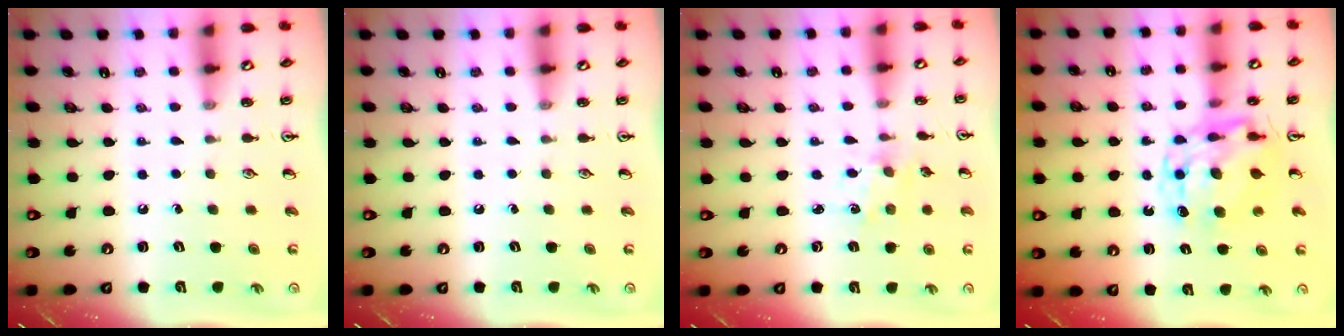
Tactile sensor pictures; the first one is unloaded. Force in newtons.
{"total": 0.0}
{"total": 1.5, "press": 1.5, "slide": 0.1}
{"total": 10.8, "press": 10.8, "slide": 0.8}